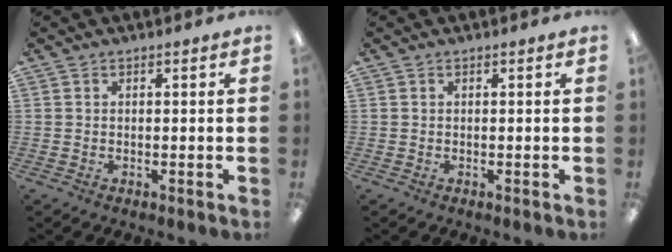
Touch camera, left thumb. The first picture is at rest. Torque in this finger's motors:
{"motor_torque": [-0.02, 0.03, 0.00, 0.00, 0.00]}